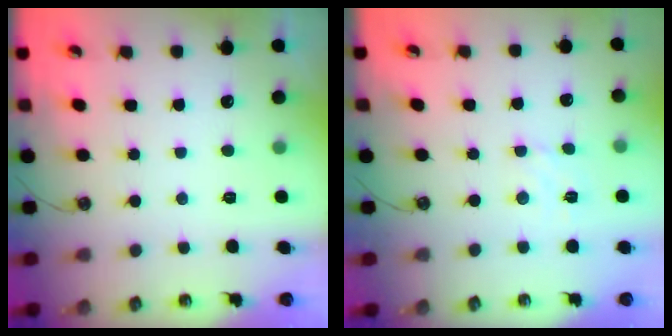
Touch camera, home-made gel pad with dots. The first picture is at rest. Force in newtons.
{"total": 3.6, "press": 3.6, "slide": 0.4}